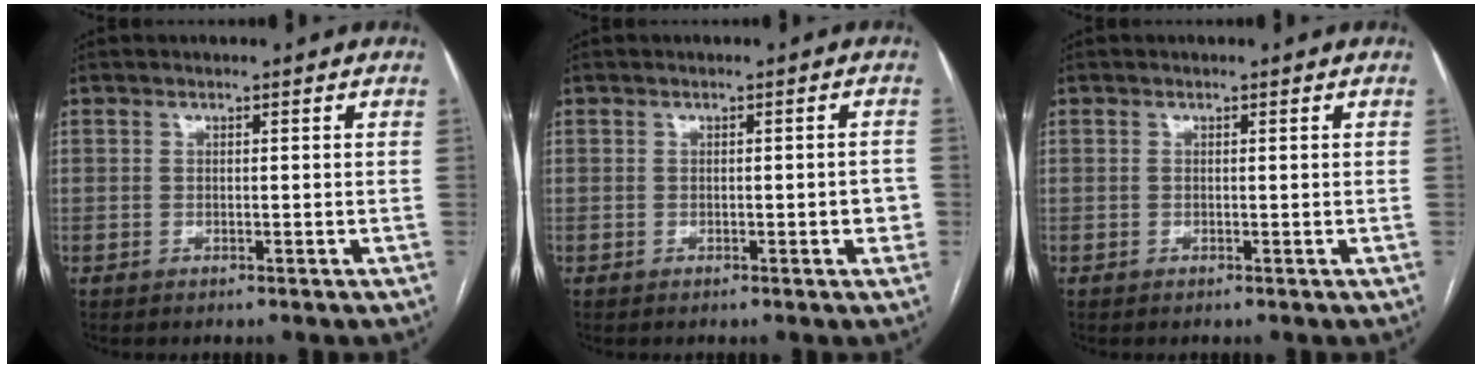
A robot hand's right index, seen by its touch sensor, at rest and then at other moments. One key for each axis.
{"total": 2.4, "fx": -0.5, "fy": 0.7, "fz": 2.2, "tx": -0.024, "ty": 0.005, "tz": -0.006}
{"total": 0.0}